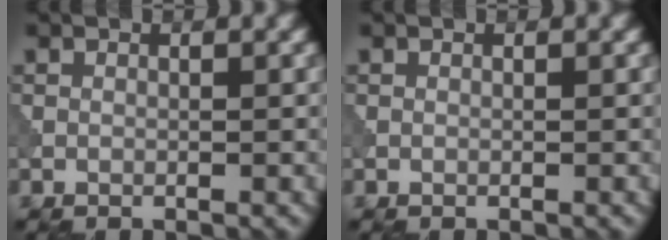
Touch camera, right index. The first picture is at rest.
{"total": 0.0}